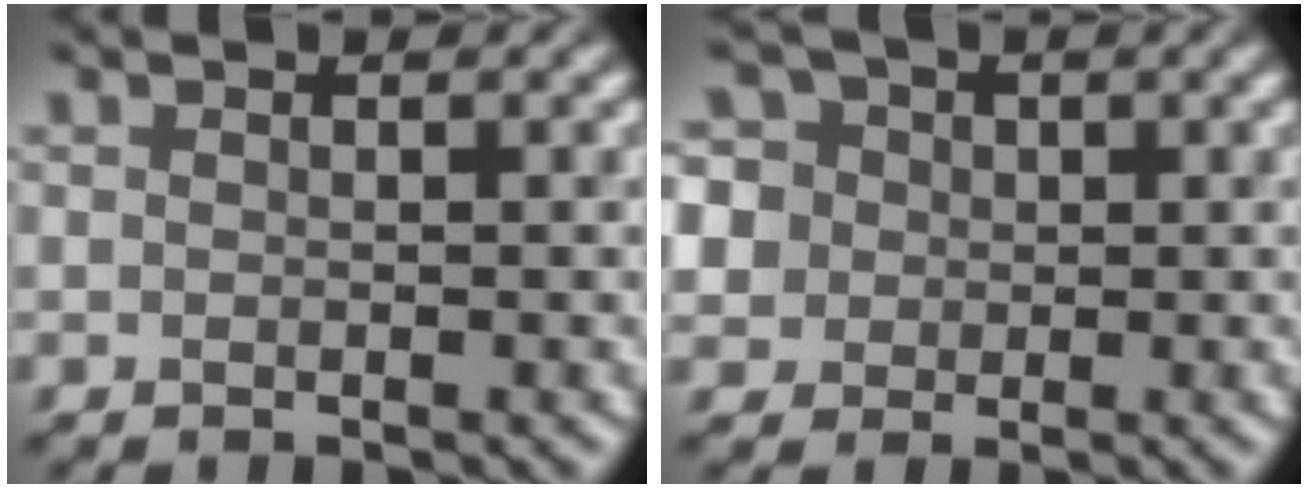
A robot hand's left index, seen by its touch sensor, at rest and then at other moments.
{"total": 7.5, "force": [2.0, 6.6, 2.7], "torque": [-0.057, 0.038, 0.005]}